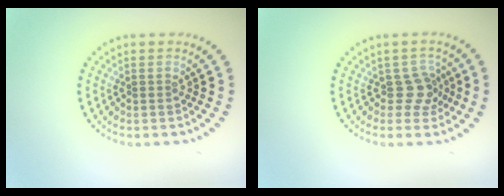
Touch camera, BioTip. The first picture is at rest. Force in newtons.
{"total": 2.3, "press": 2.0, "slide": 1.2}